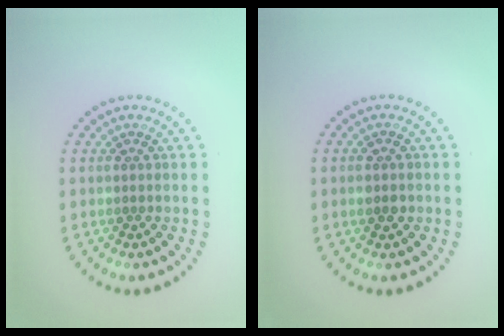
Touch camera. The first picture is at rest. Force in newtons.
{"total": 1.3, "press": 1.3, "slide": 0.1}